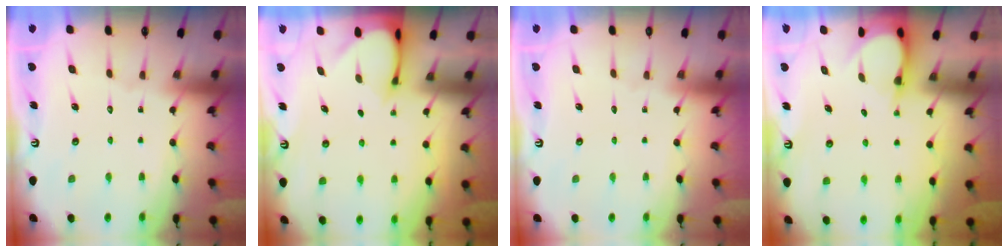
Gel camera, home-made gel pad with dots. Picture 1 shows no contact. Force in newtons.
{"total": 3.2, "press": 3.2, "slide": 0.3}
{"total": 0.0}
{"total": 3.7, "press": 3.7, "slide": 0.2}